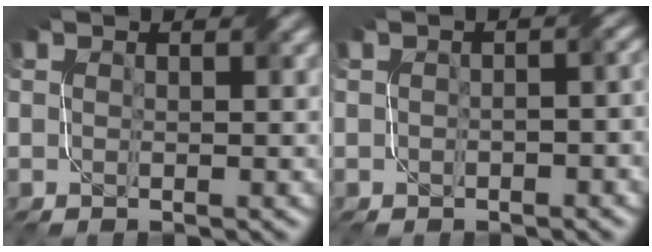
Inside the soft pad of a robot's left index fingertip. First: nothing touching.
{"total": 3.0, "force": [-0.1, 1.7, 2.5], "torque": [-0.016, 0.005, -0.002]}